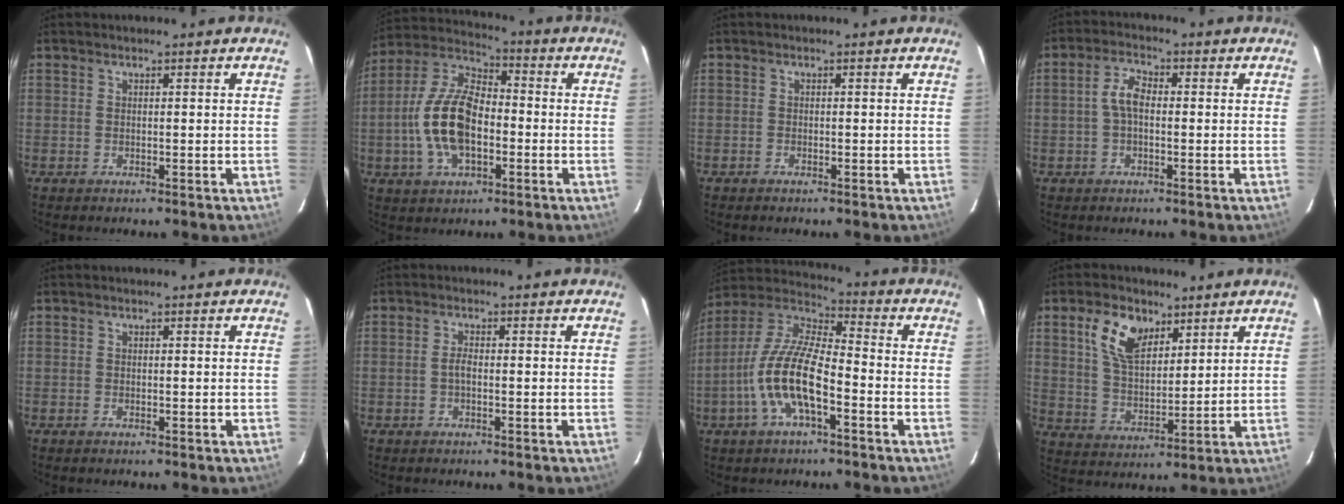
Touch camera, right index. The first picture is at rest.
{"total": 14.4, "force": [-3.0, 7.4, 12.1], "torque": [-0.254, 0.011, -0.058]}
{"total": 0.6, "force": [-0.5, 0.1, 0.1], "torque": [-0.005, 0.001, -0.012]}
{"total": 3.9, "force": [-0.3, 1.9, 3.4], "torque": [-0.072, 0.014, -0.006]}
{"total": 0.0}
{"total": 1.5, "force": [-0.5, 0.5, 1.3], "torque": [-0.027, 0.005, -0.011]}
{"total": 14.1, "force": [-5.2, 4.5, 12.3], "torque": [-0.252, 0.000, -0.104]}
{"total": 10.0, "force": [5.3, 5.6, 6.4], "torque": [-0.125, 0.015, 0.103]}